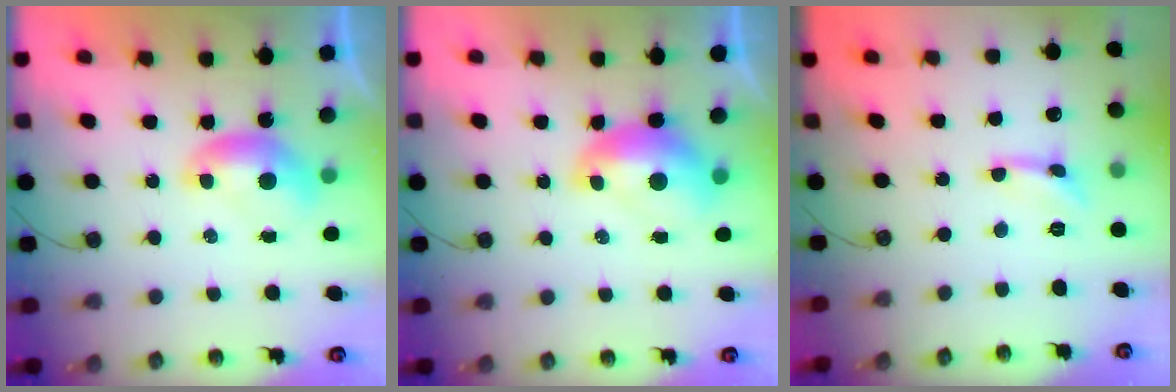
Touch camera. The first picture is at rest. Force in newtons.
{"total": 2.2, "press": 2.1, "slide": 0.7}
{"total": 0.9, "press": 0.8, "slide": 0.3}